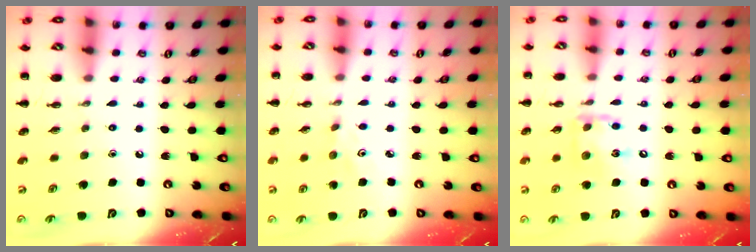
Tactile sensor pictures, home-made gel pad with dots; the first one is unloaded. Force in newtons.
{"total": 1.4, "press": 1.3, "slide": 0.4}
{"total": 10.5, "press": 10.5, "slide": 0.9}